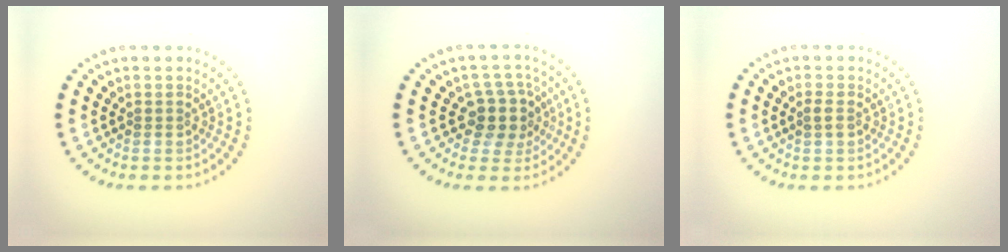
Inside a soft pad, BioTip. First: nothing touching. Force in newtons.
{"total": 3.4, "press": 2.8, "slide": 1.9}
{"total": 1.0, "press": 1.0, "slide": 0.2}